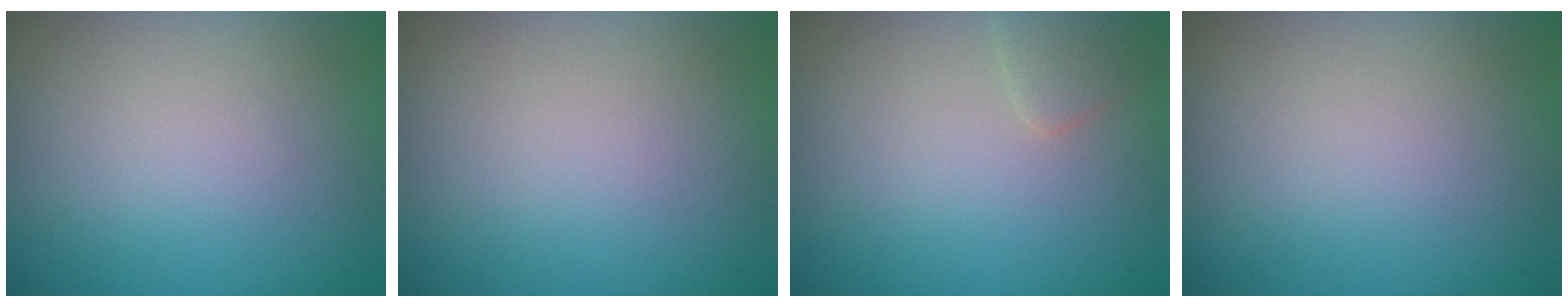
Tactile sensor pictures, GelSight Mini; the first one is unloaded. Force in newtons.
{"total": 0.0}
{"total": 1.3, "press": 1.3, "slide": 0.0}
{"total": 0.0}